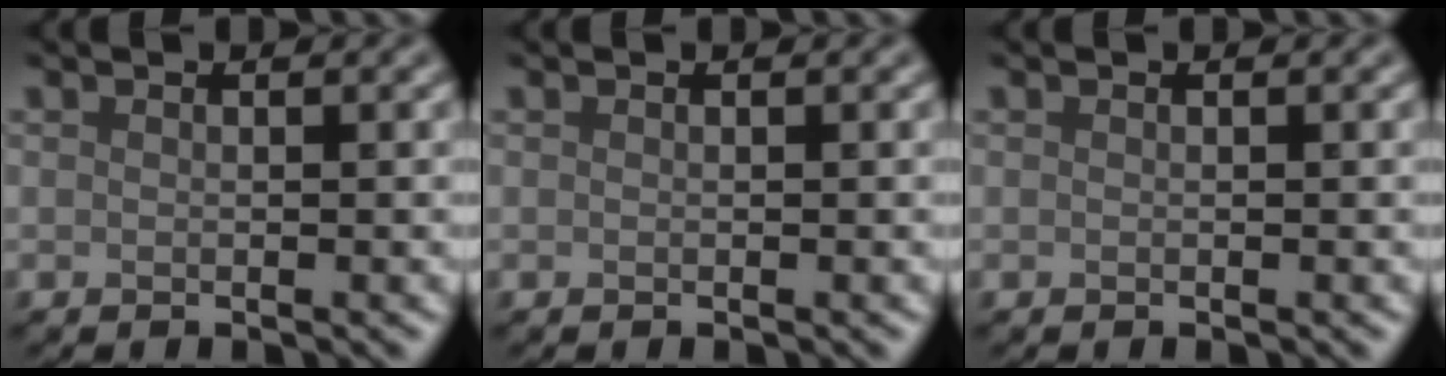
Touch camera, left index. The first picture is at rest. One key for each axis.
{"total": 0.0}
{"total": 0.0}